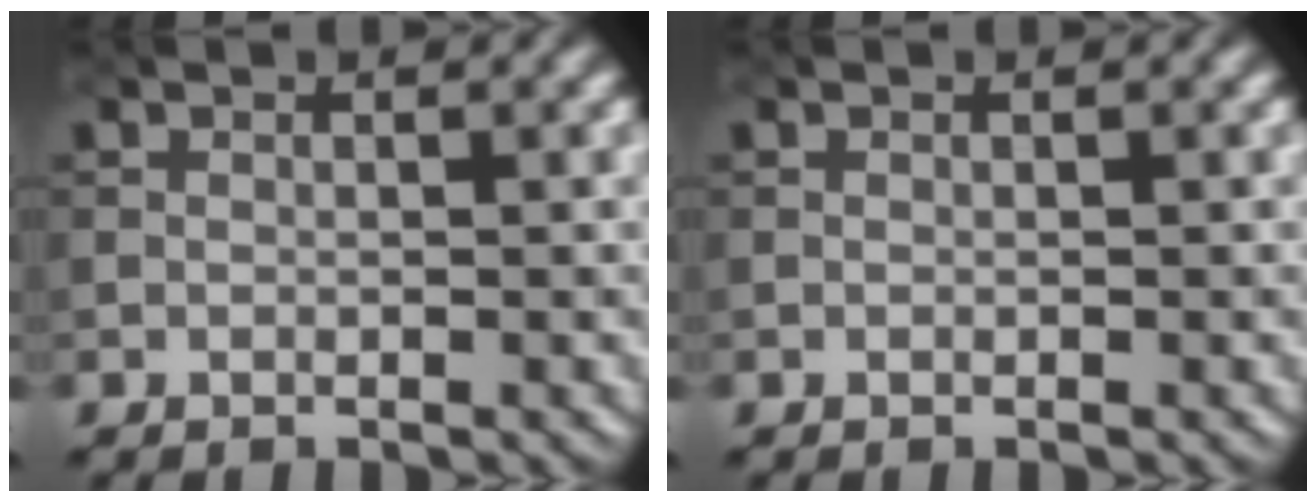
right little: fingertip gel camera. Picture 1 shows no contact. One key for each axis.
{"total": 0.0}